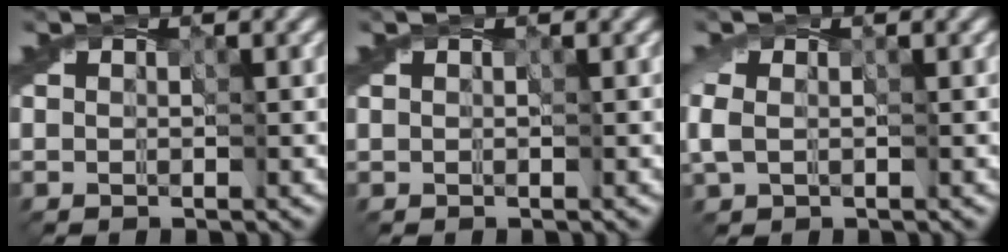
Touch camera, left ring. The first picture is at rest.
{"total": 0.0}
{"total": 1.5, "force": [0.0, 1.0, 1.1], "torque": [-0.031, 0.004, -0.007]}